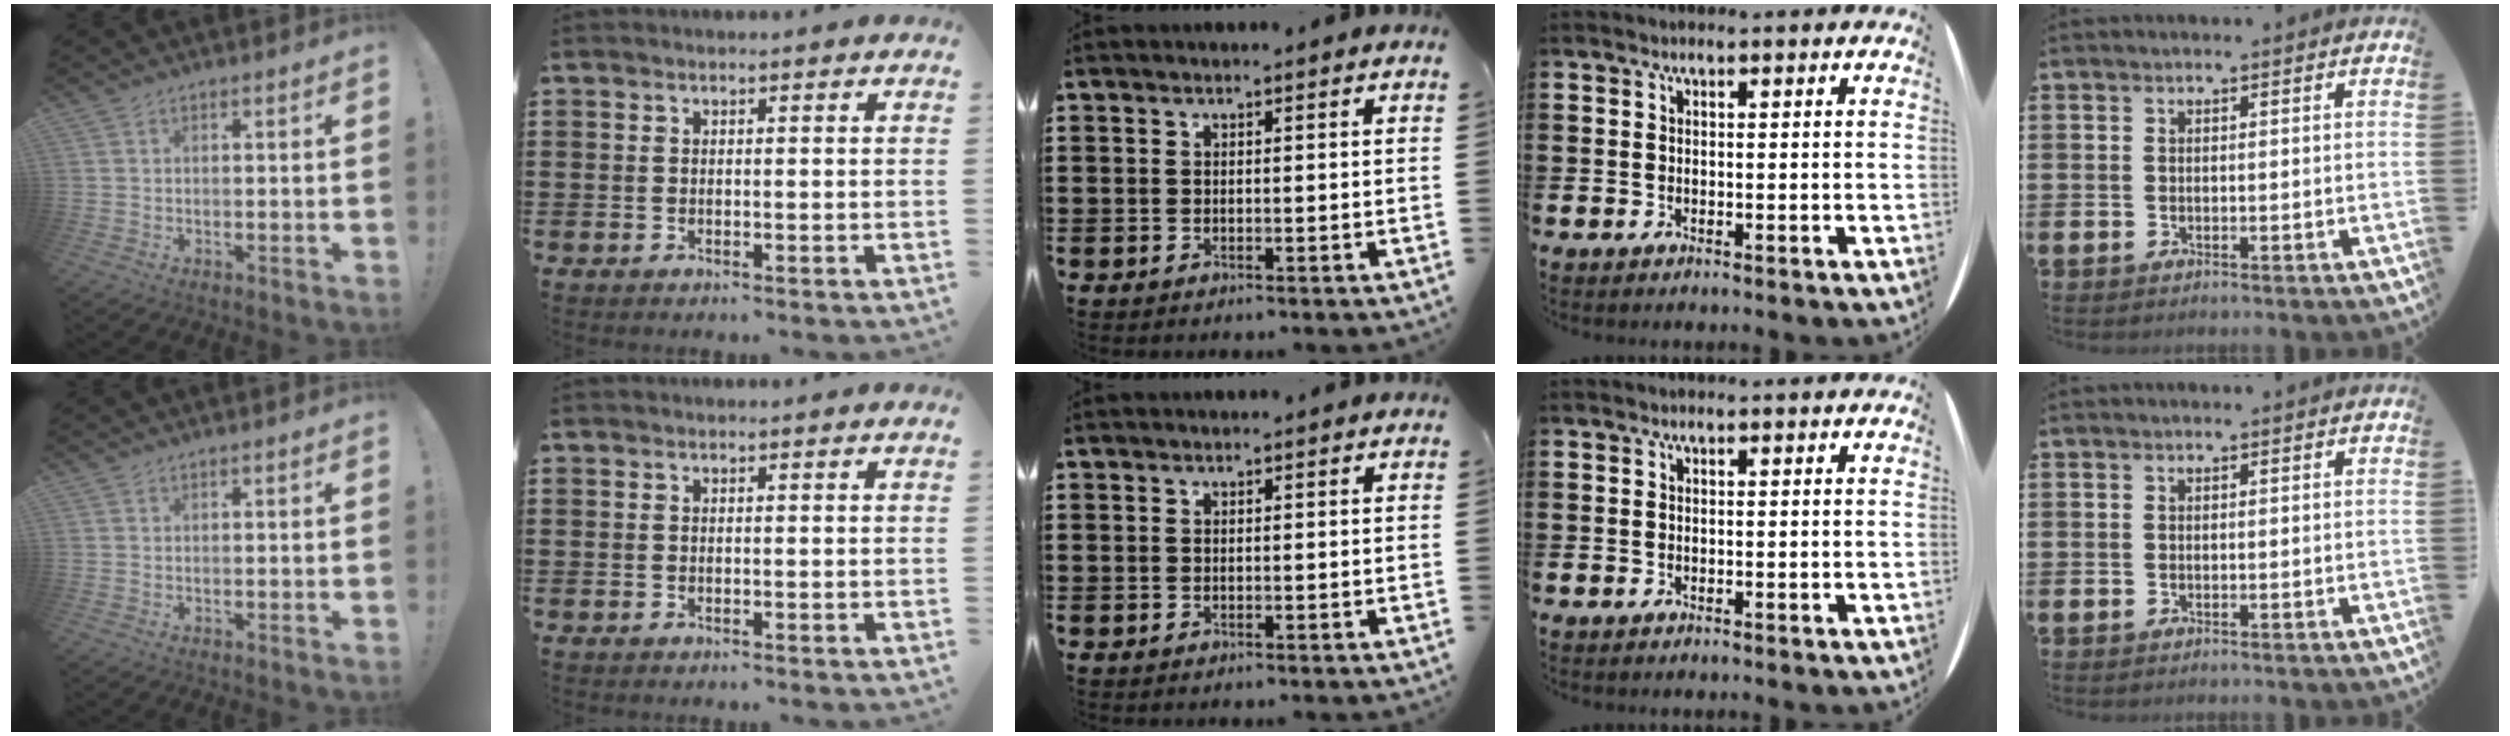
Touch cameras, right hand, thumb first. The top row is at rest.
{}